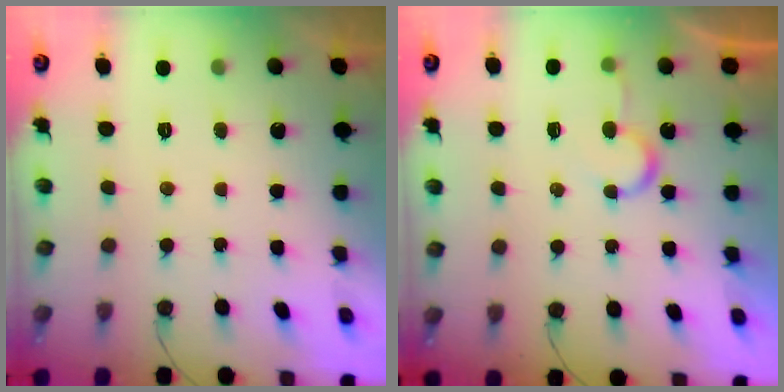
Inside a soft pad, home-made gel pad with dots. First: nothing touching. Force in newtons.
{"total": 6.1, "press": 6.1, "slide": 0.5}